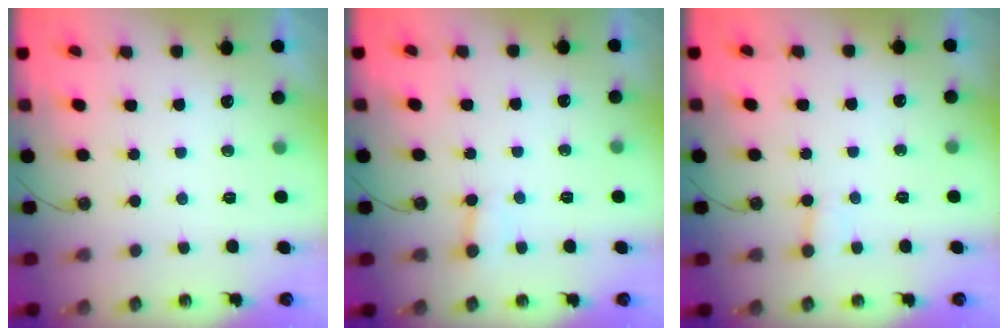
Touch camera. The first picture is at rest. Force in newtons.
{"total": 3.0, "press": 3.0, "slide": 0.3}
{"total": 3.4, "press": 3.4, "slide": 0.2}